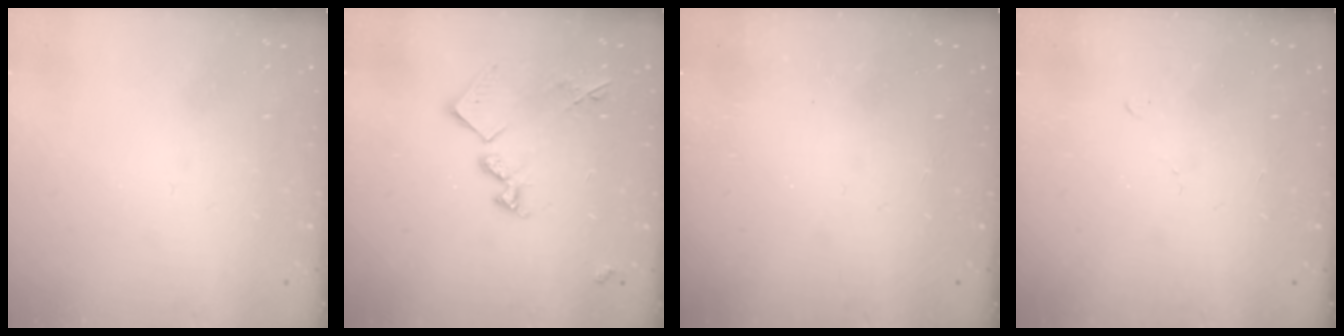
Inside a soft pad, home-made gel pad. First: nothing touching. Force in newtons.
{"total": 13.9, "press": 13.9, "slide": 0.7}
{"total": 1.2, "press": 1.2, "slide": 0.3}
{"total": 5.0, "press": 4.9, "slide": 0.7}